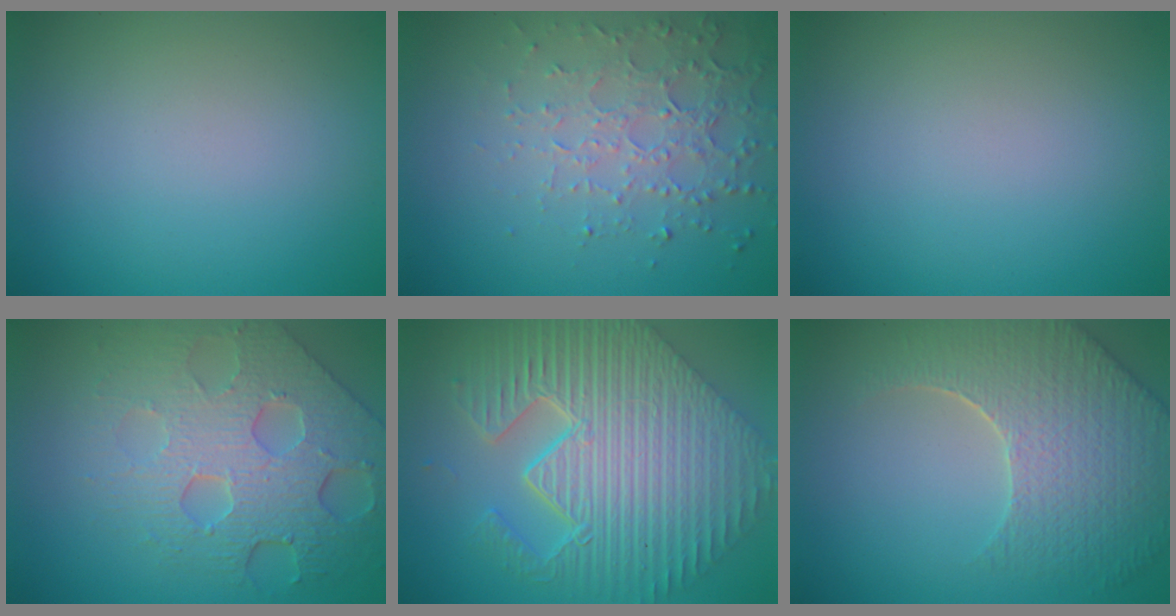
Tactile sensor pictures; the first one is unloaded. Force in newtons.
{"total": 4.5, "press": 3.3, "slide": 3.1}
{"total": 0.0}
{"total": 8.1, "press": 5.5, "slide": 6.0}
{"total": 11.6, "press": 7.8, "slide": 8.5}
{"total": 7.0, "press": 5.5, "slide": 4.3}